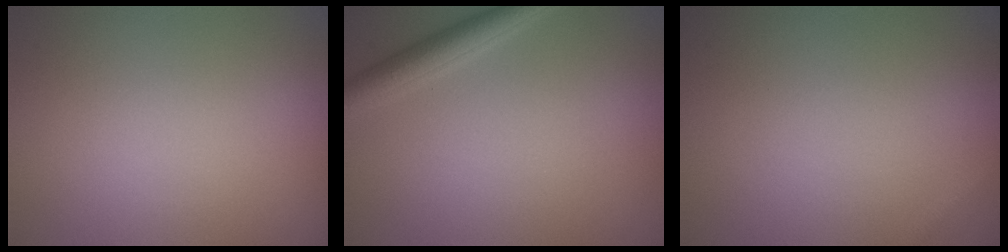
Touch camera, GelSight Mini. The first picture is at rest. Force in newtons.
{"total": 2.7, "press": 2.7, "slide": 0.2}
{"total": 0.5, "press": 0.5, "slide": 0.0}